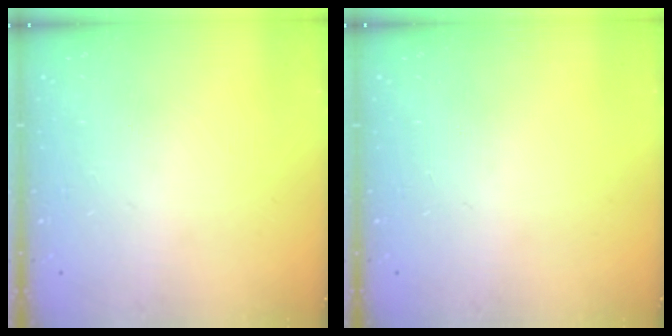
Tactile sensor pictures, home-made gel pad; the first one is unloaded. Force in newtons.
{"total": 0.0}